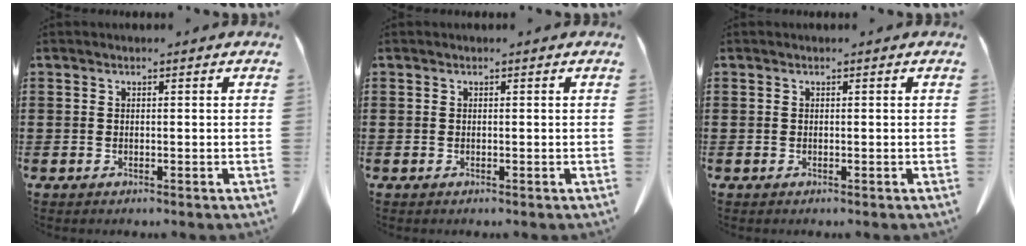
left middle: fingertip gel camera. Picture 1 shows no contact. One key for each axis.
{"total": 0.0}
{"total": 0.0}